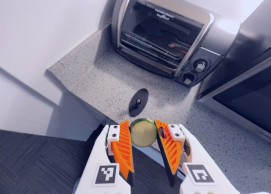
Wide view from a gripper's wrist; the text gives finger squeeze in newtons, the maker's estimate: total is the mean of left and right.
{"total": 9.2, "left": 8.7, "right": 9.7}